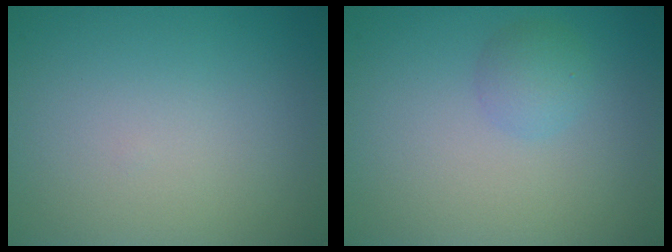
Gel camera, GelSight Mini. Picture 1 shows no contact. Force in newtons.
{"total": 1.8, "press": 1.7, "slide": 0.2}